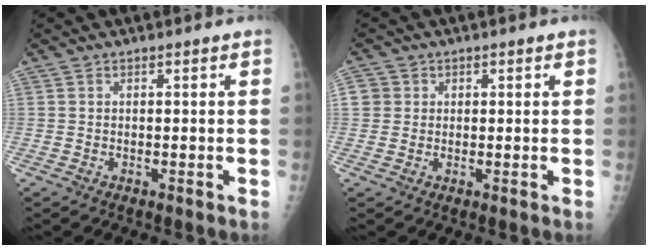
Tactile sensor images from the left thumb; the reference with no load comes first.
{"total": 3.1, "force": [0.5, 3.1, 0.3], "torque": [0.014, 0.000, 0.008]}